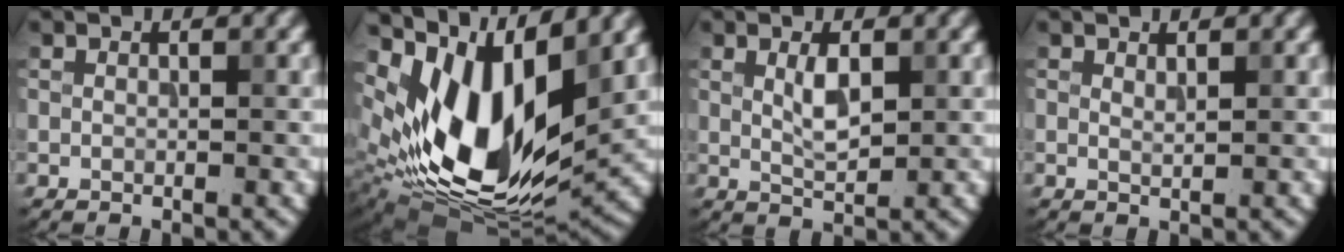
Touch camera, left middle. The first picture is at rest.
{"total": 13.8, "force": [3.6, 7.2, 11.2], "torque": [-0.207, -0.016, 0.065]}
{"total": 1.8, "force": [0.1, 0.6, 1.7], "torque": [-0.036, -0.005, 0.003]}
{"total": 0.0}